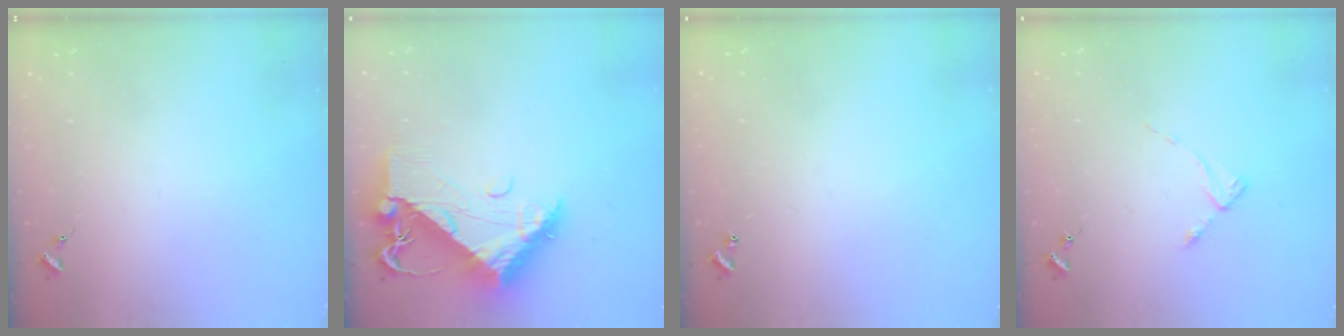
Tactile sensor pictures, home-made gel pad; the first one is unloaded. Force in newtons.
{"total": 13.2, "press": 13.2, "slide": 1.4}
{"total": 0.9, "press": 0.9, "slide": 0.2}
{"total": 2.9, "press": 2.8, "slide": 0.4}